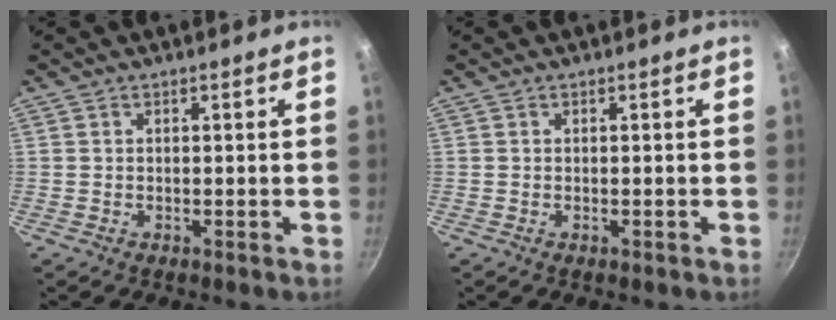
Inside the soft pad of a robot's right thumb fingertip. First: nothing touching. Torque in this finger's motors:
{"motor_torque": [0.25, 0.07, 0.29, -0.09, 0.03]}